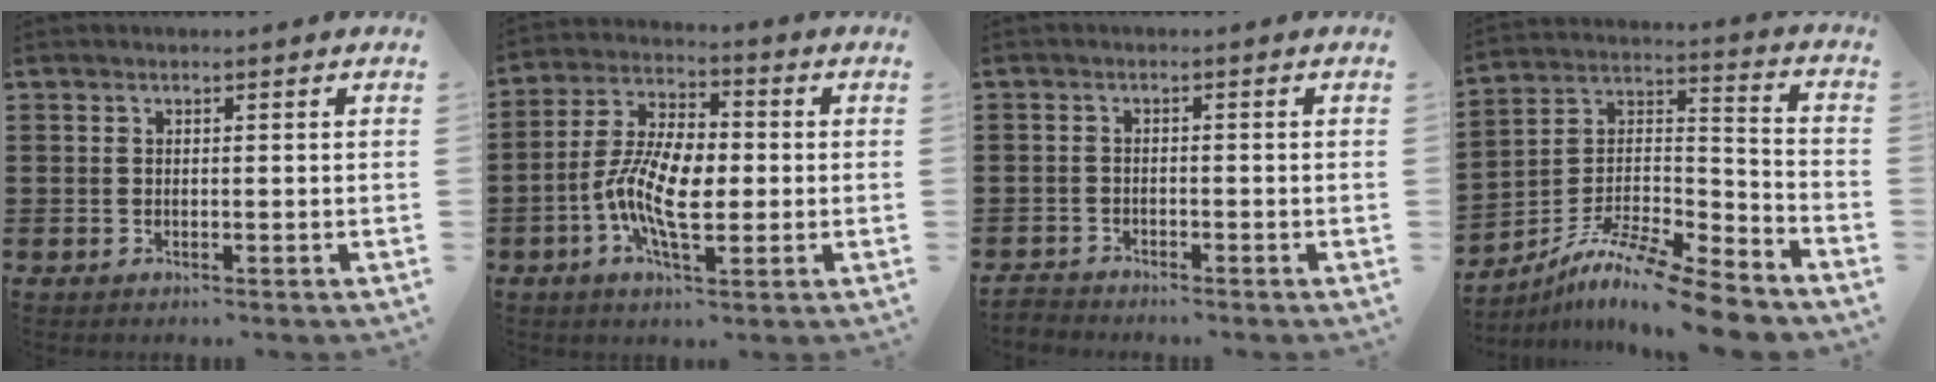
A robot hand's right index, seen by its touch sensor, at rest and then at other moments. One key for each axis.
{"total": 10.6, "fx": -1.9, "fy": 4.6, "fz": 9.4, "tx": -0.201, "ty": -0.001, "tz": -0.038}
{"total": 1.6, "fx": -1.6, "fy": 0.2, "fz": -0.2, "tx": -0.002, "ty": 0.004, "tz": -0.037}
{"total": 10.7, "fx": -9.2, "fy": 1.2, "fz": 5.2, "tx": -0.100, "ty": 0.013, "tz": -0.186}